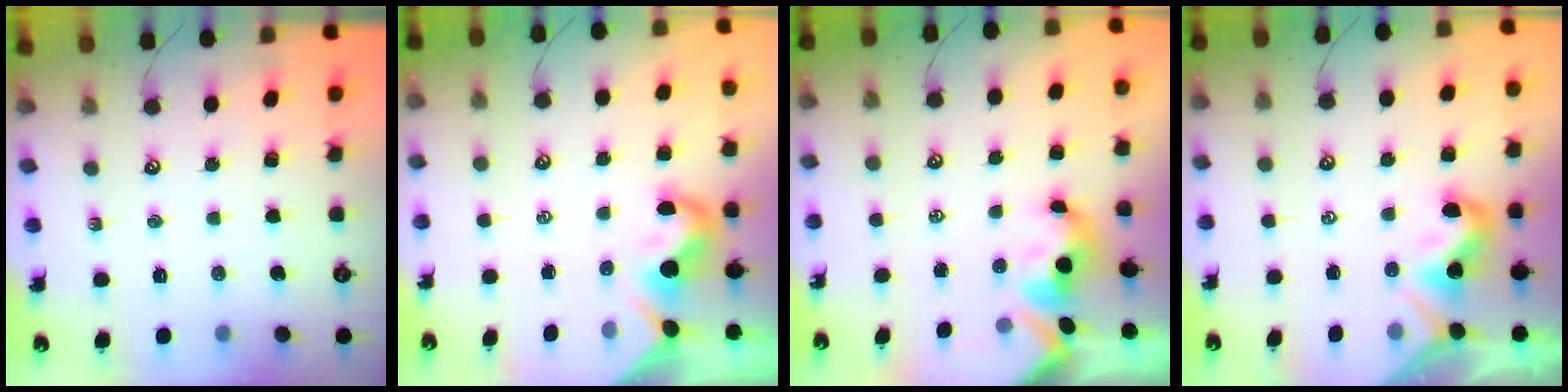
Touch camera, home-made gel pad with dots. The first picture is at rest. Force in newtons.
{"total": 2.1, "press": 2.0, "slide": 0.5}
{"total": 1.7, "press": 1.5, "slide": 0.7}
{"total": 1.9, "press": 1.8, "slide": 0.3}